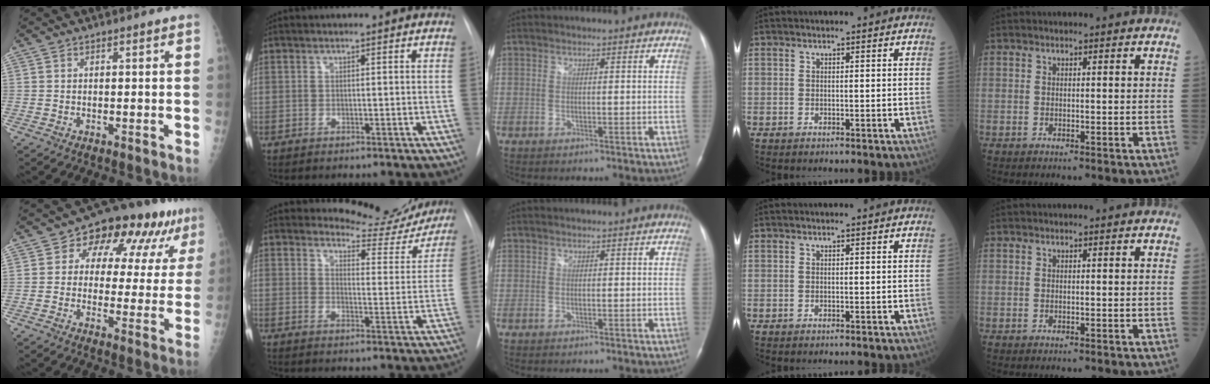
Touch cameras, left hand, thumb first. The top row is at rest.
{"thumb": {"total": 15.2, "force": [6.8, 8.8, 10.4], "torque": [-0.089, 0.012, 0.090]}, "index": {"total": 10.9, "force": [10.6, 2.7, 0.4], "torque": [0.011, -0.041, 0.115]}}